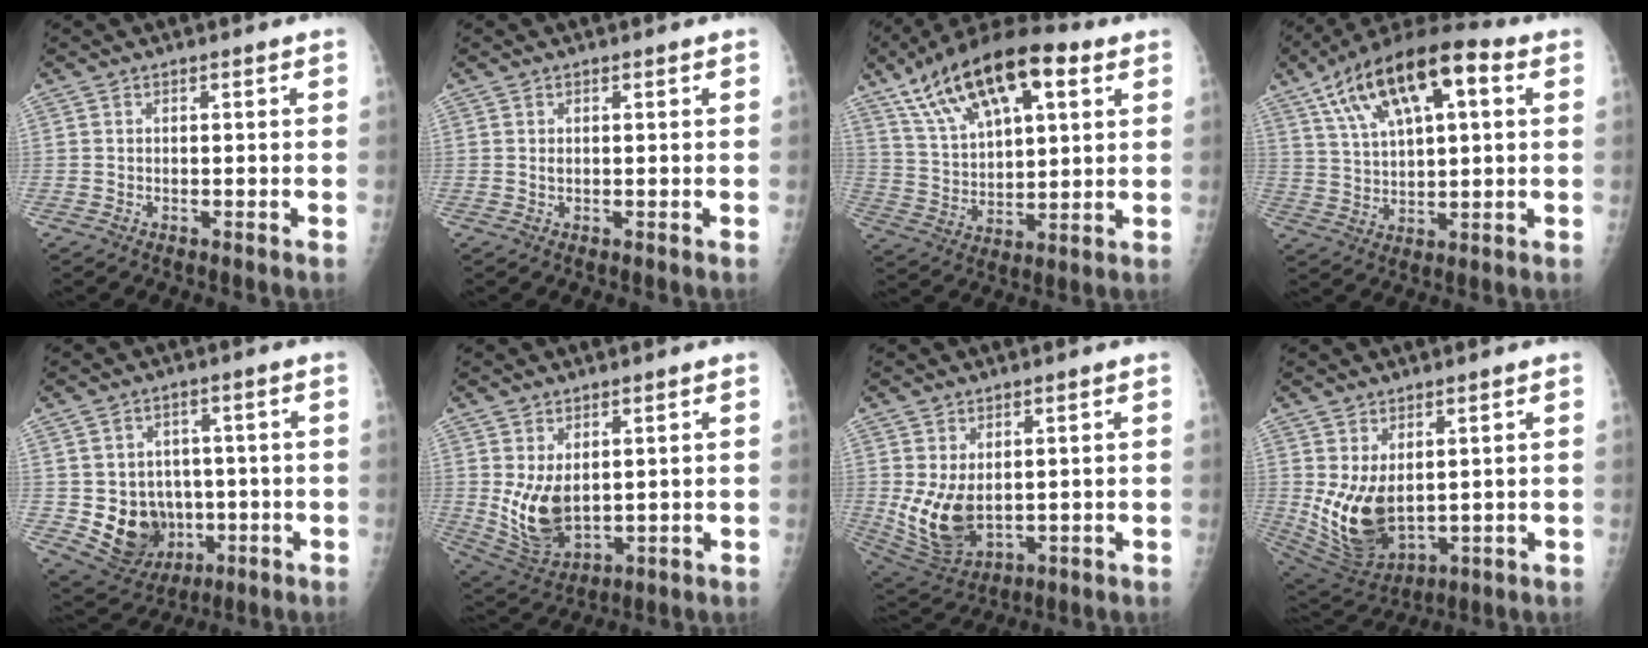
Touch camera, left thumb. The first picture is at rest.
{"total": 0.6, "force": [0.2, 0.3, 0.5], "torque": [-0.008, -0.001, 0.004]}
{"total": 20.8, "force": [10.7, 9.2, 15.3], "torque": [-0.246, -0.010, 0.189]}
{"total": 18.8, "force": [7.8, 8.0, 15.1], "torque": [-0.250, 0.010, 0.133]}
{"total": 11.6, "force": [-1.5, 9.9, 5.7], "torque": [-0.057, 0.003, -0.002]}
{"total": 9.6, "force": [1.4, 5.8, 7.5], "torque": [-0.130, -0.023, 0.049]}
{"total": 10.0, "force": [0.6, 6.4, 7.6], "torque": [-0.138, -0.020, 0.034]}
{"total": 11.5, "force": [1.5, 7.0, 9.0], "torque": [-0.157, -0.026, 0.055]}